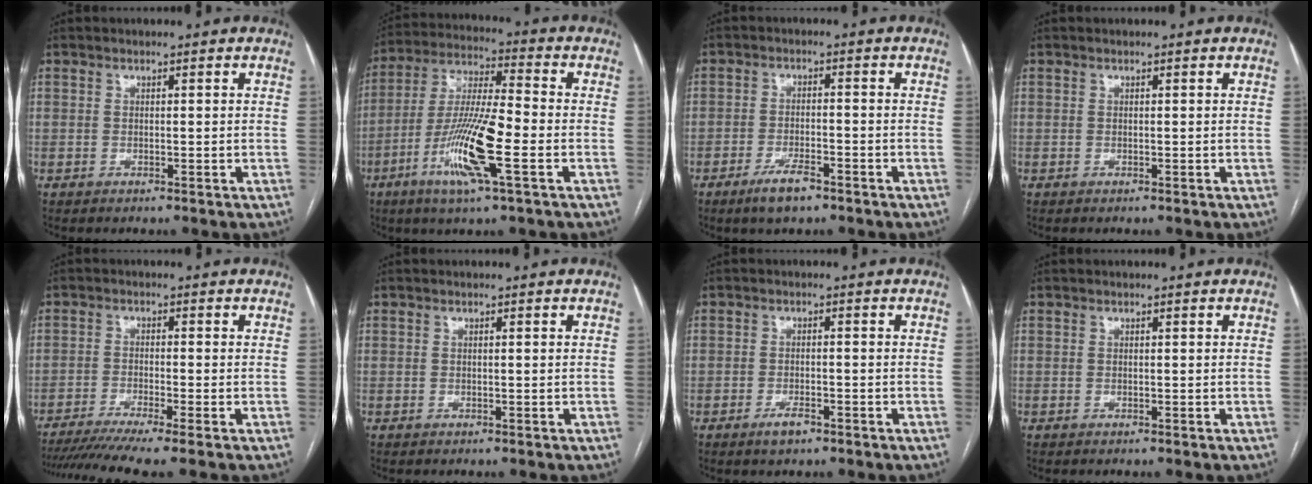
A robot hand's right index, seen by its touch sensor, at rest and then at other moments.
{"total": 14.1, "force": [-4.9, 1.0, 13.2], "torque": [-0.264, -0.010, -0.096]}
{"total": 4.9, "force": [-3.4, 1.4, 3.3], "torque": [-0.065, -0.003, -0.058]}
{"total": 0.0}
{"total": 9.8, "force": [-7.9, -1.1, 5.7], "torque": [-0.083, -0.018, -0.125]}
{"total": 0.0}
{"total": 2.5, "force": [-1.7, 0.9, 1.7], "torque": [-0.029, 0.001, -0.027]}
{"total": 0.0}